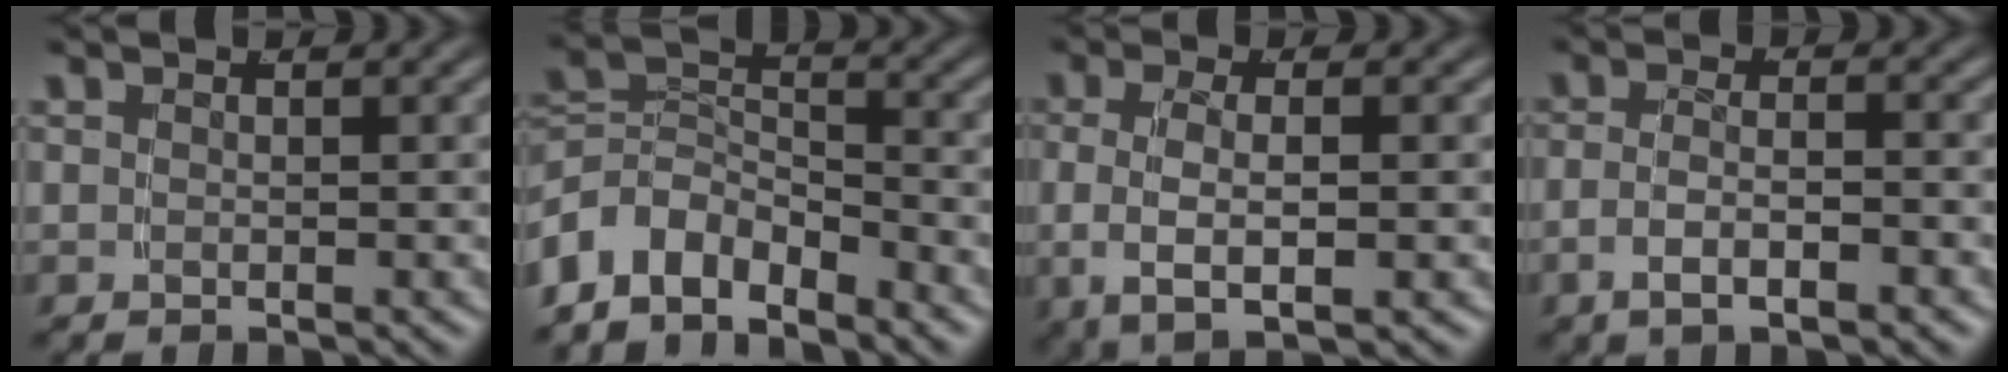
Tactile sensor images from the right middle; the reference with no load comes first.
{"total": 8.1, "force": [-3.5, 6.1, 3.9], "torque": [-0.093, -0.037, -0.055]}
{"total": 5.3, "force": [-0.2, 2.5, 4.6], "torque": [-0.093, -0.005, 0.003]}
{"total": 3.0, "force": [-1.8, 0.7, 2.3], "torque": [-0.049, -0.009, -0.028]}